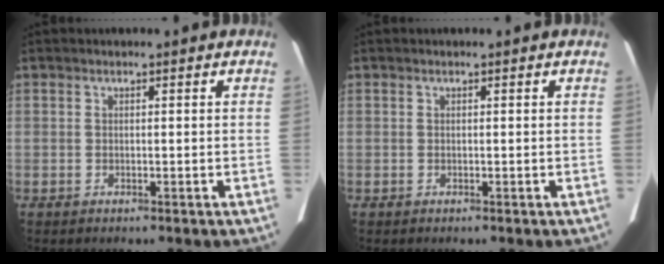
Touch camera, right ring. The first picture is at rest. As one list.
[{"total": 0.0}]